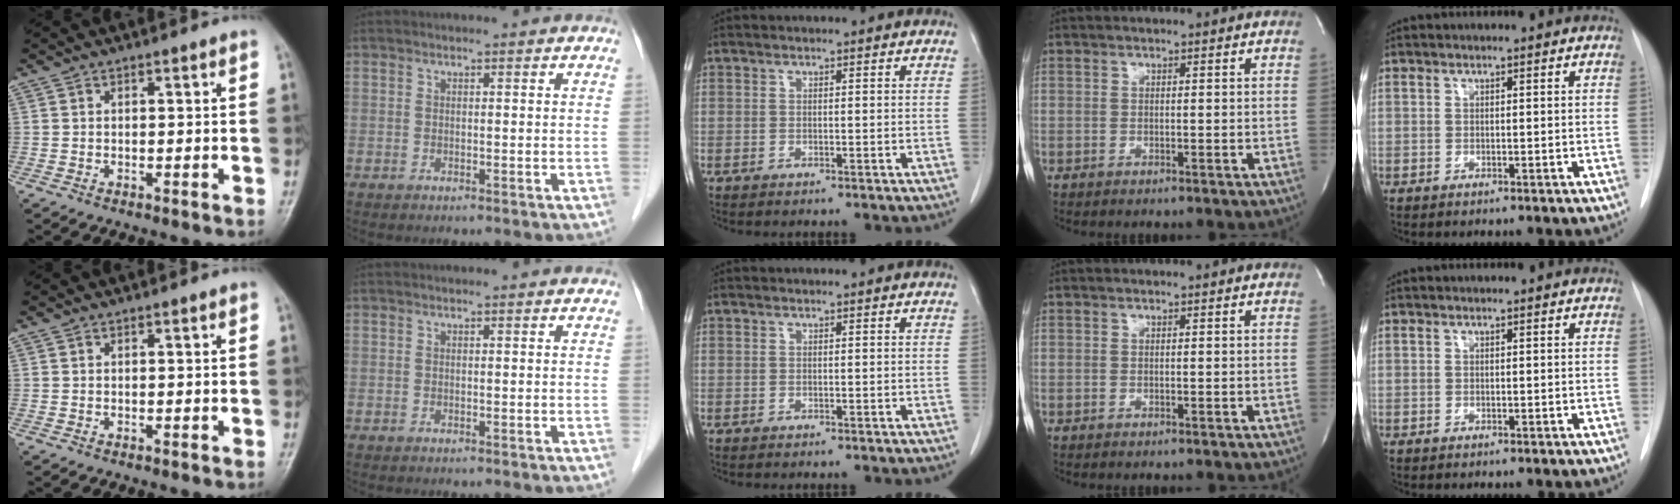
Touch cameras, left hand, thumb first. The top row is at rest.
{}